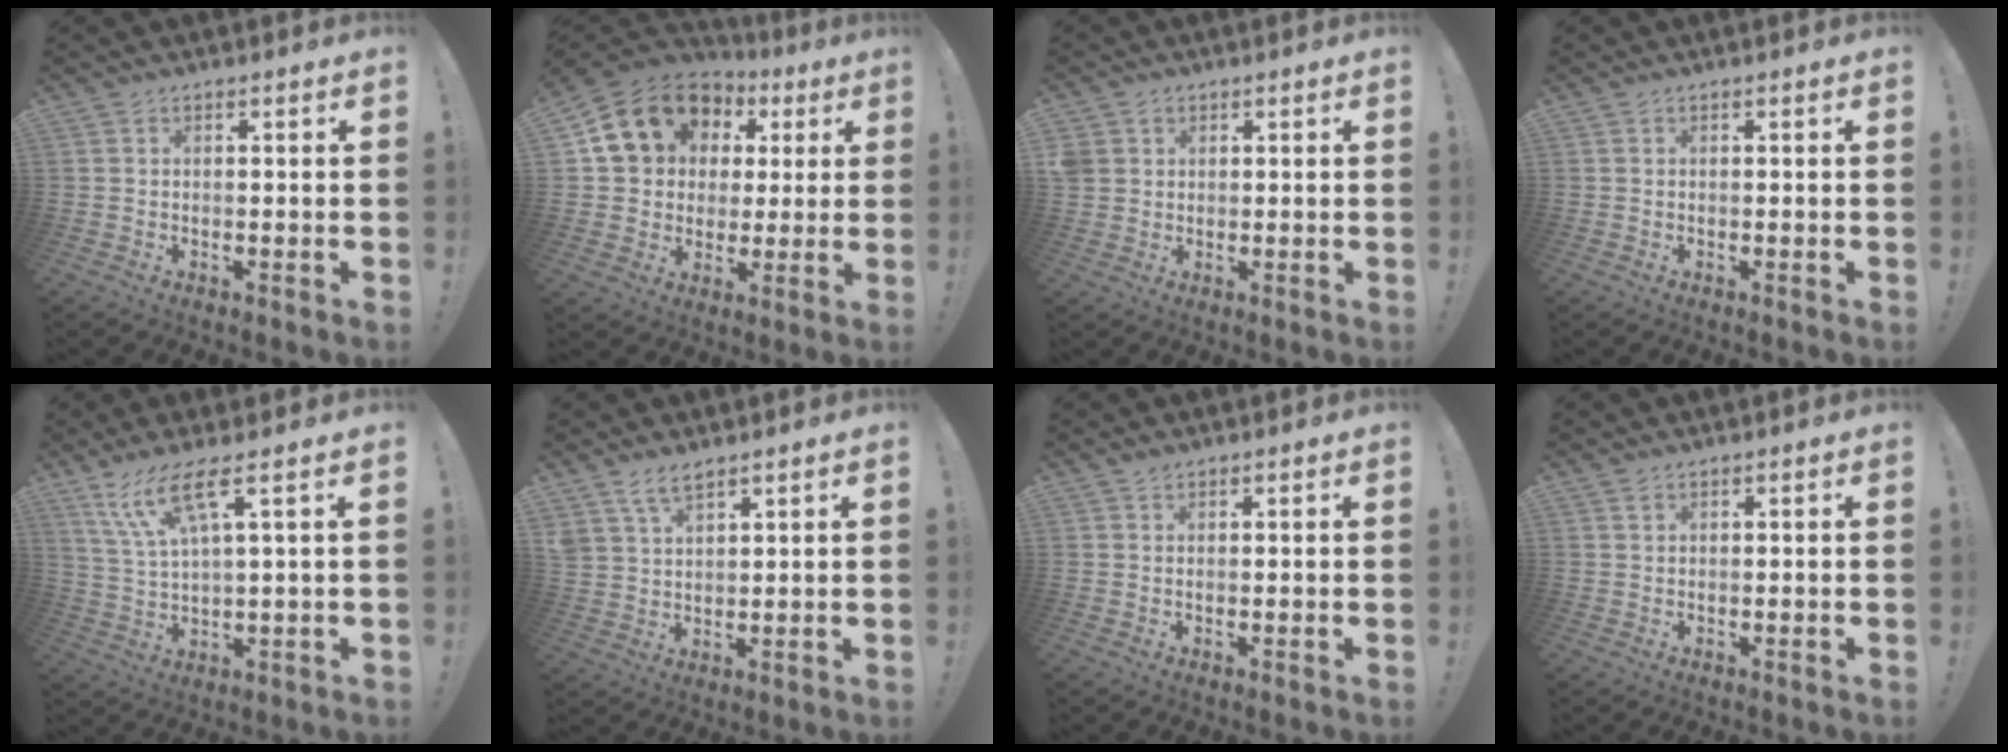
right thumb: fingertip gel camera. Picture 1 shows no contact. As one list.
[{"total": 17.0, "force": [6.6, 13.8, 7.5], "torque": [-0.110, -0.026, 0.141]}, {"total": 3.6, "force": [1.5, 3.1, 1.1], "torque": [-0.021, 0.002, 0.032]}, {"total": 0.0}, {"total": 10.5, "force": [5.8, 1.8, 8.6], "torque": [-0.167, -0.017, 0.102]}, {"total": 6.0, "force": [4.6, 2.4, 3.1], "torque": [-0.058, -0.020, 0.087]}, {"total": 0.9, "force": [0.8, 0.3, 0.3], "torque": [0.000, -0.002, 0.013]}, {"total": 1.1, "force": [0.8, 0.6, 0.5], "torque": [-0.005, -0.002, 0.013]}]